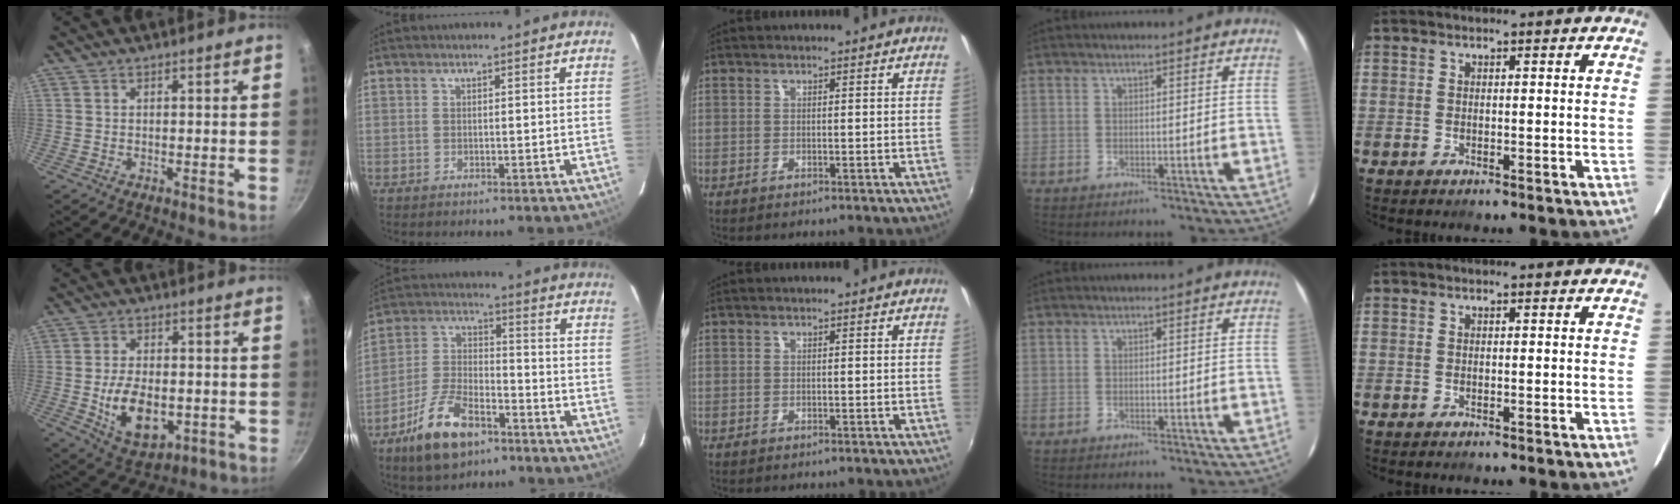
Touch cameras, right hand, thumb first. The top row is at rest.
{"thumb": {"total": 12.1, "force": [-2.0, 7.3, 9.4], "torque": [-0.147, -0.003, -0.019]}, "index": {"total": 13.3, "force": [-8.4, 6.2, 8.1], "torque": [-0.178, 0.003, -0.151]}}